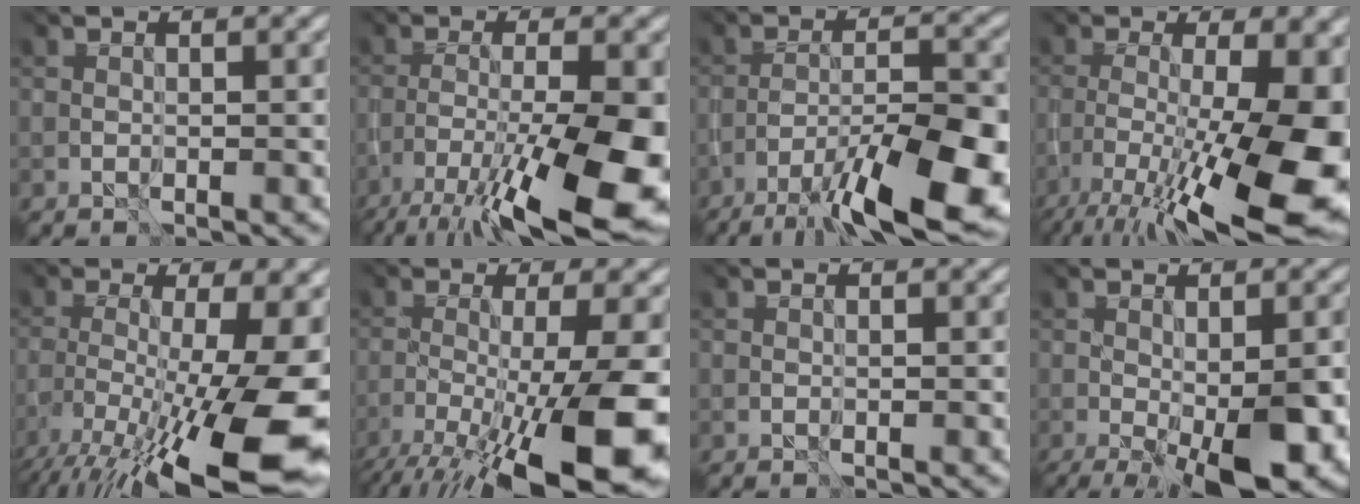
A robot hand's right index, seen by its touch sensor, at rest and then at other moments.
{"total": 13.0, "force": [-7.4, 3.2, 10.2], "torque": [-0.182, -0.009, -0.112]}
{"total": 11.2, "force": [-7.8, 2.3, 7.8], "torque": [-0.145, -0.002, -0.110]}
{"total": 17.7, "force": [-7.3, 6.0, 14.9], "torque": [-0.237, -0.004, -0.099]}
{"total": 18.1, "force": [-7.9, 6.5, 14.9], "torque": [-0.245, -0.020, -0.099]}
{"total": 15.2, "force": [-7.2, 4.6, 12.6], "torque": [-0.221, -0.014, -0.092]}
{"total": 0.0}
{"total": 9.7, "force": [-4.0, 3.3, 8.2], "torque": [-0.119, -0.018, -0.035]}